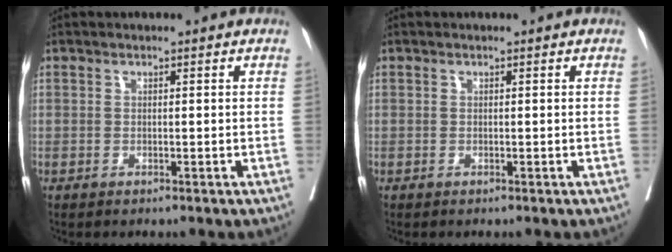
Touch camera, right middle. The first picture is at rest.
{"total": 0.0}